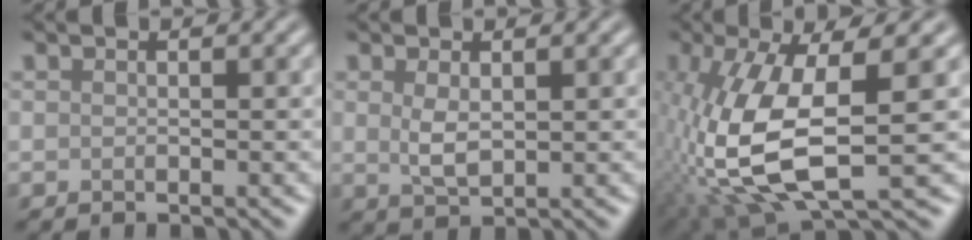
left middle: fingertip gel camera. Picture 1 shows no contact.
{"total": 2.1, "force": [0.4, 1.0, 1.8], "torque": [-0.046, -0.003, 0.013]}
{"total": 10.6, "force": [-1.5, 4.0, 9.7], "torque": [-0.224, -0.007, -0.027]}